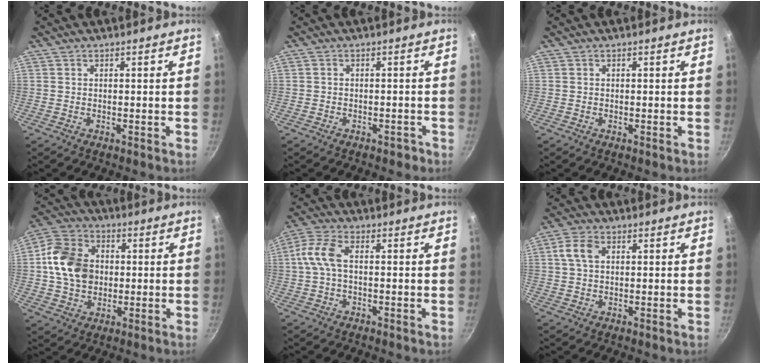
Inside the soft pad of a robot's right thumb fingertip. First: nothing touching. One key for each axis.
{"total": 1.7, "fx": -1.2, "fy": 1.0, "fz": 0.6, "tx": 0.002, "ty": 0.022, "tz": -0.005}
{"total": 0.0}
{"total": 13.7, "fx": 0.9, "fy": 10.7, "fz": 8.5, "tx": -0.130, "ty": 0.012, "tz": 0.005}
{"total": 6.6, "fx": 0.1, "fy": 3.4, "fz": 5.7, "tx": -0.135, "ty": 0.022, "tz": -0.007}
{"total": 4.8, "fx": 1.3, "fy": 2.9, "fz": 3.6, "tx": -0.073, "ty": 0.011, "tz": 0.021}